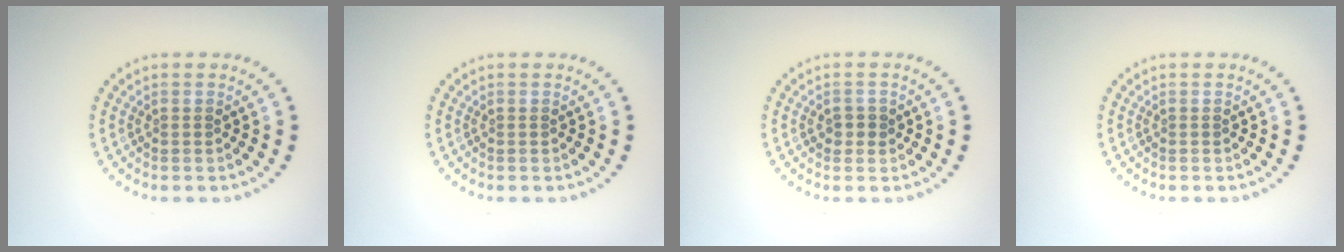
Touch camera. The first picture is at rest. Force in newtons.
{"total": 0.0}
{"total": 1.3, "press": 1.2, "slide": 0.5}
{"total": 0.0}